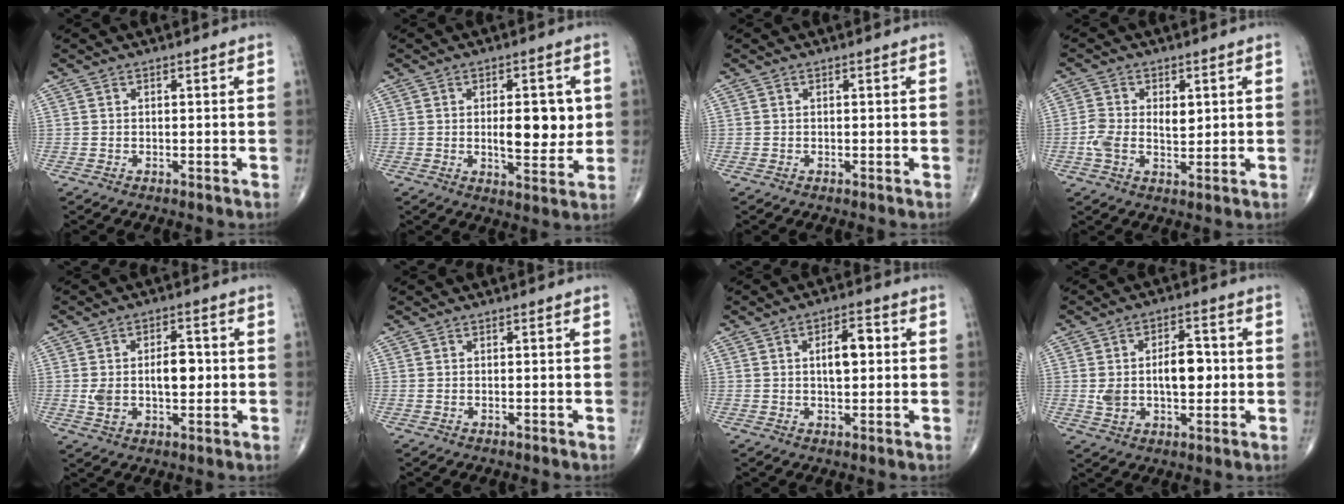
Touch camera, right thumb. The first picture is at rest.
{"total": 9.6, "force": [0.9, 4.1, 8.6], "torque": [-0.101, -0.013, 0.020]}
{"total": 0.0}
{"total": 6.6, "force": [0.4, 4.0, 5.3], "torque": [-0.092, 0.001, 0.007]}
{"total": 8.8, "force": [0.2, 4.9, 7.3], "torque": [-0.115, 0.012, 0.008]}
{"total": 0.0}
{"total": 6.1, "force": [0.8, 2.9, 5.3], "torque": [-0.077, 0.009, 0.009]}
{"total": 10.7, "force": [0.2, 6.1, 8.8], "torque": [-0.132, 0.016, 0.009]}